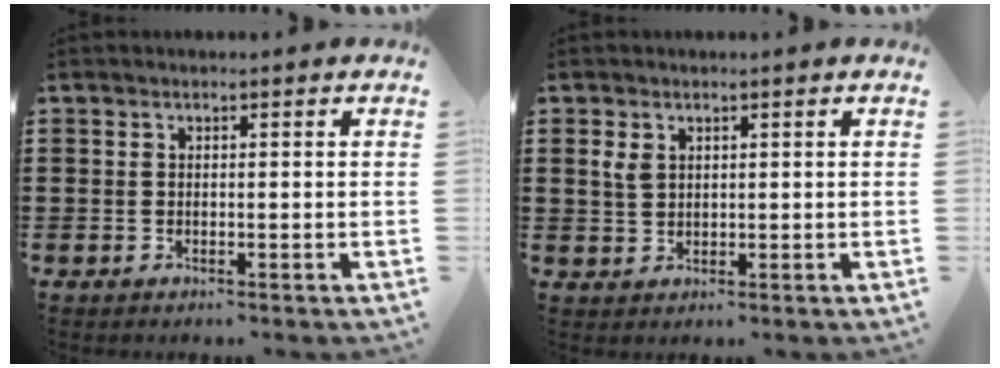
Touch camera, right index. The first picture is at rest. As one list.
[{"total": 2.6, "force": [1.0, 1.8, 1.6], "torque": [-0.045, 0.005, 0.015]}]